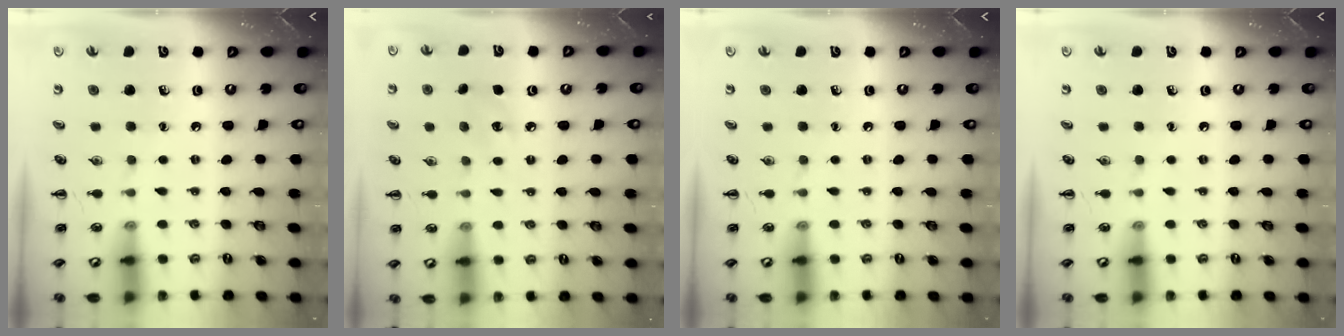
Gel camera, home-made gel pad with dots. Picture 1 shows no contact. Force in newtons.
{"total": 6.8, "press": 6.6, "slide": 1.7}
{"total": 0.0}
{"total": 0.0}